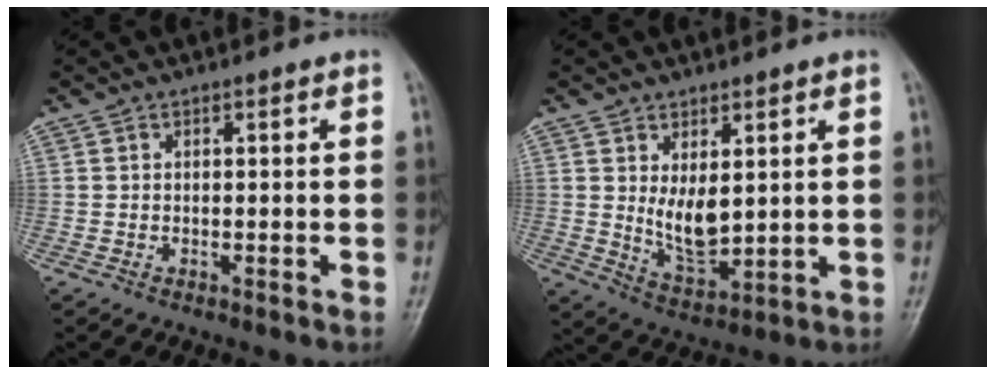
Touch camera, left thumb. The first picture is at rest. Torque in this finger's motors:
{"motor_torque": [1.35, 1.42, 0.80, -0.37, 0.07]}